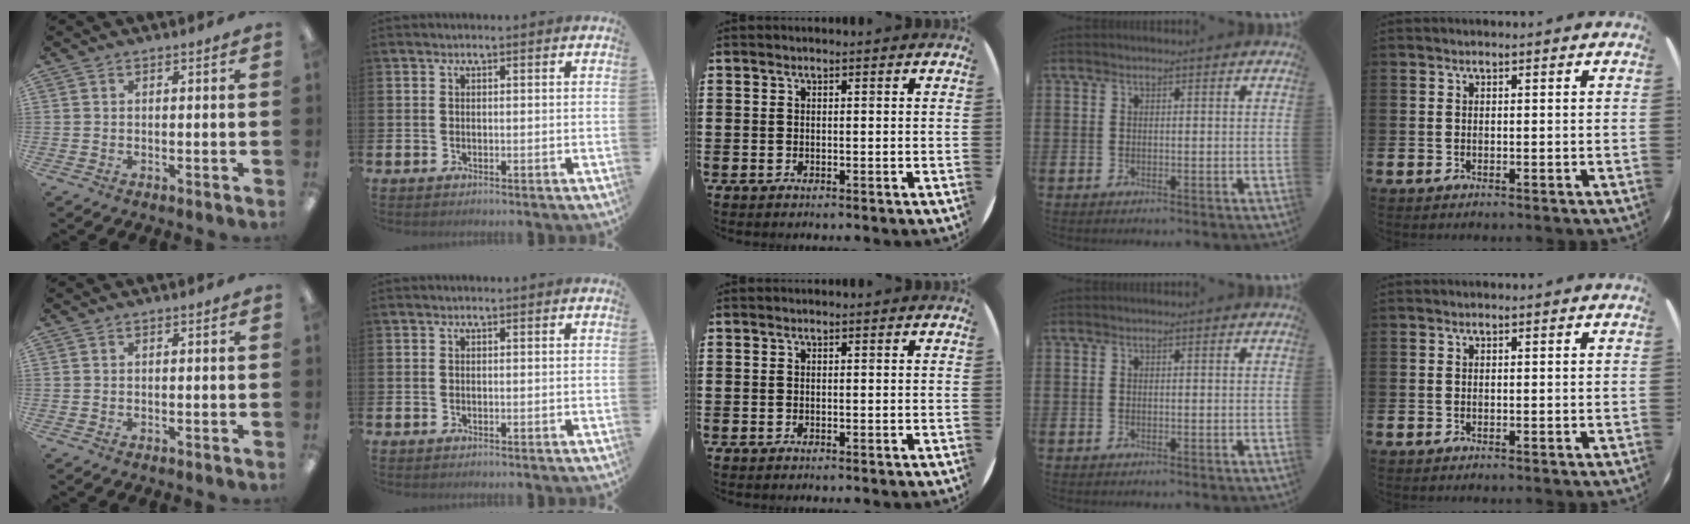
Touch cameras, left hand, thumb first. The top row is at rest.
{}